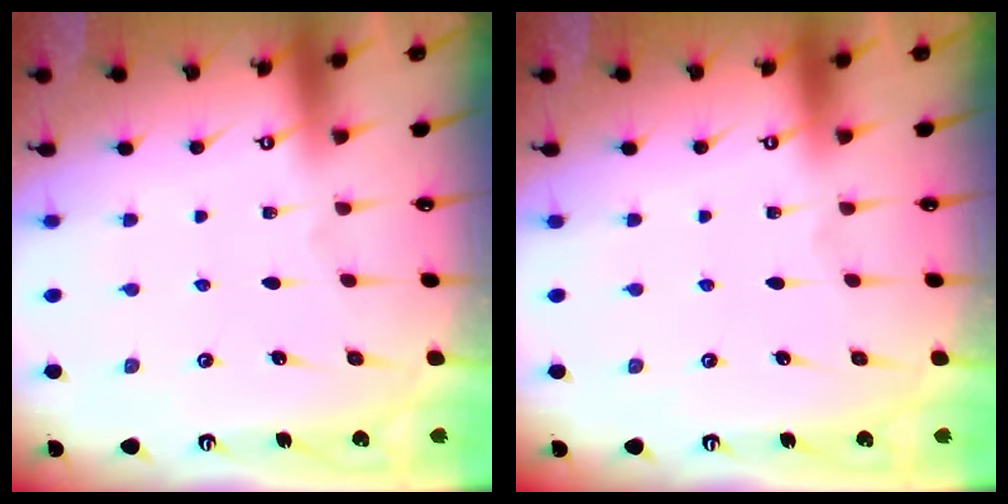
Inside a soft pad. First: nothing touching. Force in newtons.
{"total": 0.0}